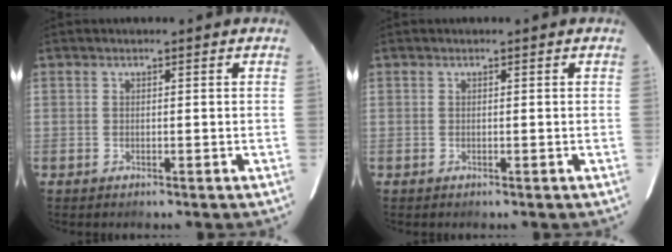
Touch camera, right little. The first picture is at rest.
{"total": 0.0}